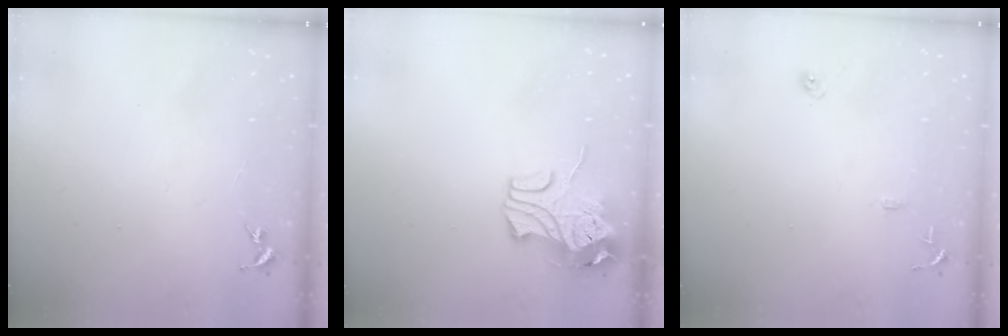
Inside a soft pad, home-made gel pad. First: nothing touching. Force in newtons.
{"total": 10.8, "press": 10.6, "slide": 1.6}
{"total": 9.1, "press": 9.1, "slide": 0.8}